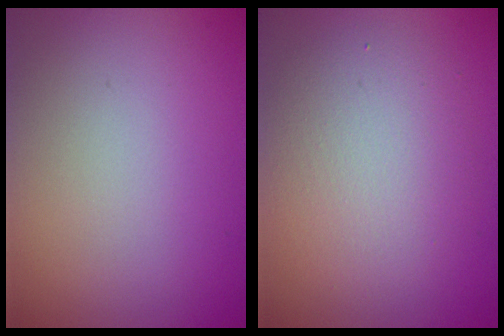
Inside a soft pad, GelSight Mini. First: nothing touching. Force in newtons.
{"total": 5.0, "press": 5.0, "slide": 0.4}